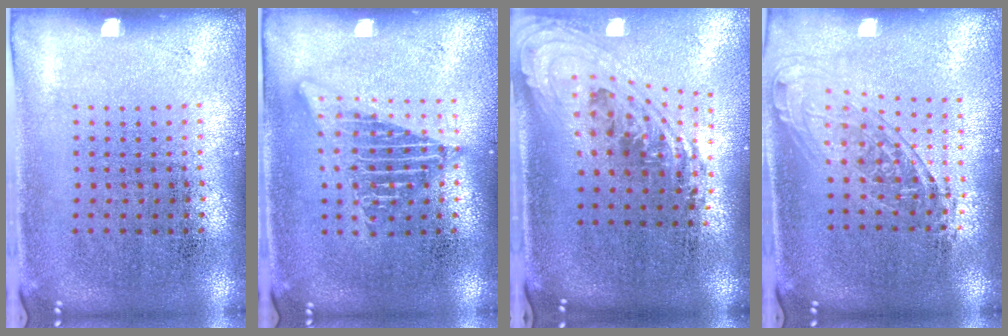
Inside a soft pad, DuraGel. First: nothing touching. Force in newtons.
{"total": 2.4, "press": 2.4, "slide": 0.2}
{"total": 2.4, "press": 1.7, "slide": 1.7}
{"total": 1.5, "press": 1.3, "slide": 0.9}